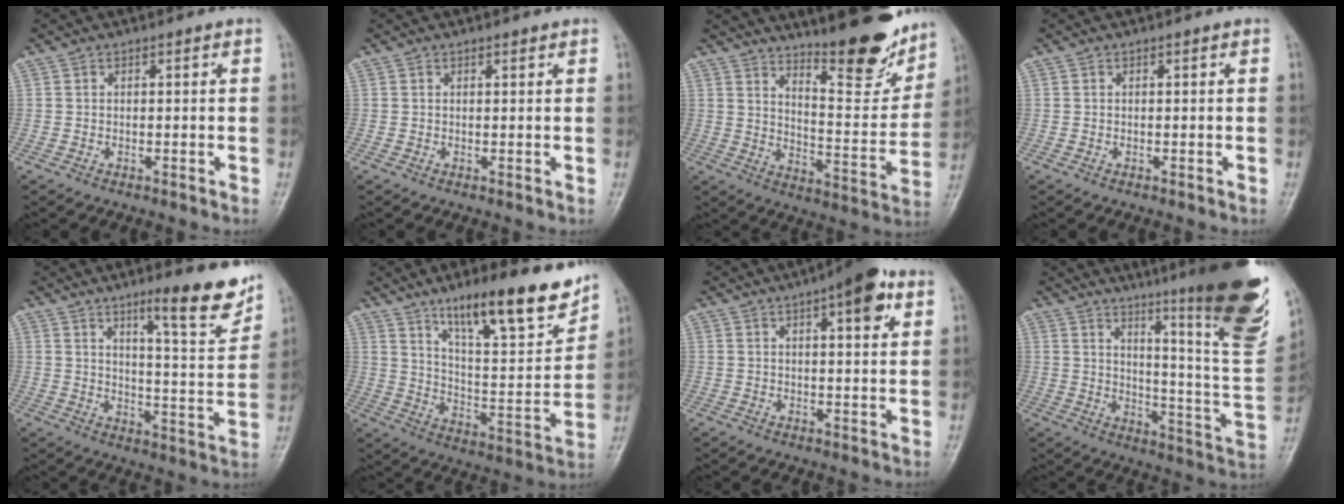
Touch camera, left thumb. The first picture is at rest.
{"total": 0.8, "force": [0.7, 0.2, 0.3], "torque": [-0.007, -0.005, 0.011]}
{"total": 18.3, "force": [14.4, 4.7, 10.3], "torque": [-0.111, -0.113, 0.213]}
{"total": 0.0}
{"total": 13.2, "force": [9.1, 2.1, 9.3], "torque": [-0.107, -0.065, 0.136]}
{"total": 20.3, "force": [13.9, 4.8, 14.0], "torque": [-0.181, -0.073, 0.228]}
{"total": 9.3, "force": [4.6, 2.8, 7.5], "torque": [-0.089, -0.009, 0.059]}
{"total": 26.9, "force": [16.9, 2.9, 20.8], "torque": [-0.258, -0.099, 0.234]}